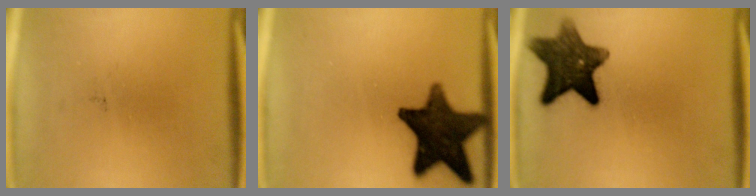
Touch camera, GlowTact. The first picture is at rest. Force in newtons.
{"total": 15.4}
{"total": 10.6}